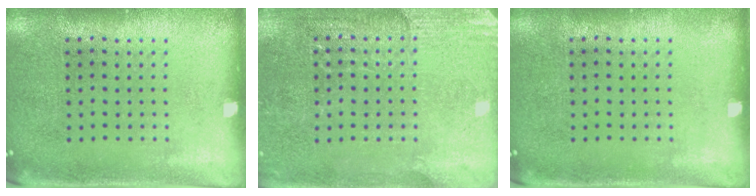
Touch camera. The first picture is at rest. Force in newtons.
{"total": 2.9, "press": 2.9, "slide": 0.4}
{"total": 0.0}